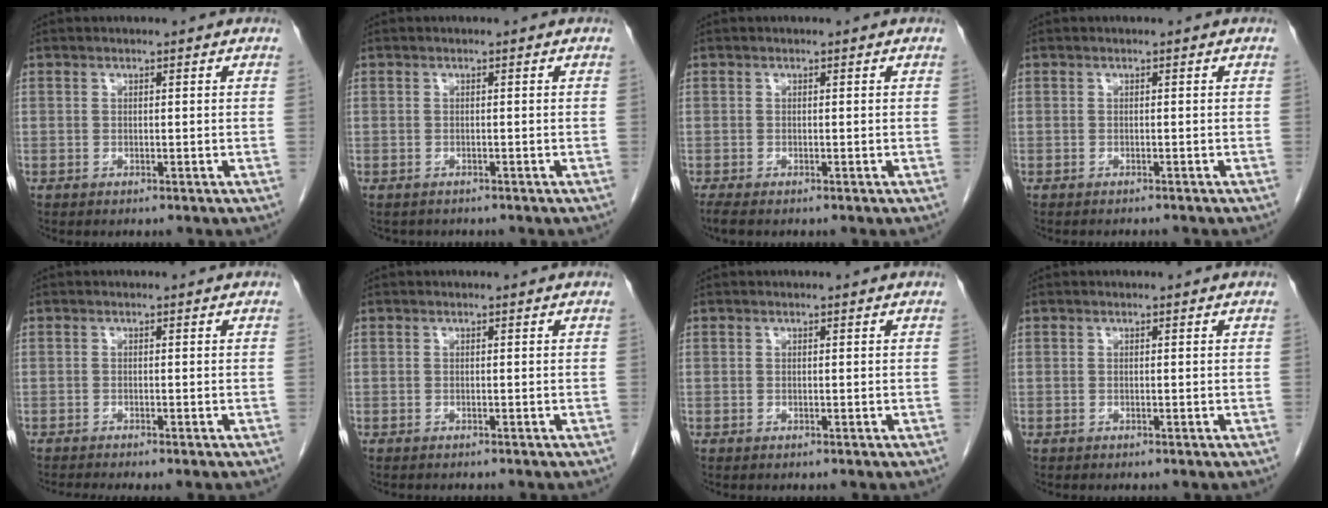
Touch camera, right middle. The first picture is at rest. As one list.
[{"total": 1.6, "force": [-1.5, 0.7, 0.1], "torque": [-0.013, -0.004, -0.021]}, {"total": 1.9, "force": [-1.5, 0.4, 1.0], "torque": [-0.022, -0.007, -0.023]}, {"total": 2.6, "force": [-2.5, 0.3, 0.8], "torque": [-0.010, -0.003, -0.030]}, {"total": 3.4, "force": [-3.0, -0.5, 1.5], "torque": [-0.020, -0.008, -0.045]}, {"total": 2.6, "force": [-2.3, 0.5, 1.0], "torque": [-0.017, -0.004, -0.024]}, {"total": 0.0}, {"total": 0.0}]